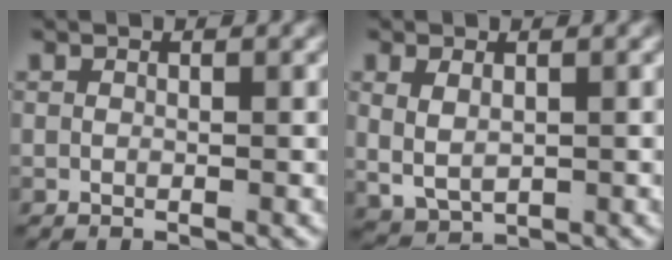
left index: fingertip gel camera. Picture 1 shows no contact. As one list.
[{"total": 4.4, "force": [0.2, 3.6, 2.5], "torque": [-0.066, -0.021, 0.018]}]